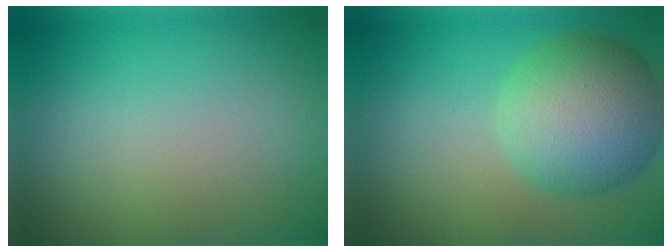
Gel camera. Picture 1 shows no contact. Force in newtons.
{"total": 8.4, "press": 8.4, "slide": 0.3}